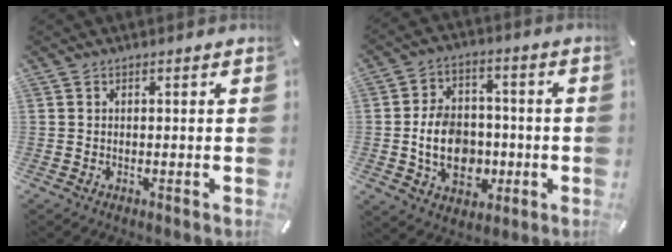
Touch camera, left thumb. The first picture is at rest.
{"total": 12.4, "force": [-2.0, 9.7, 7.6], "torque": [-0.143, 0.017, -0.031]}